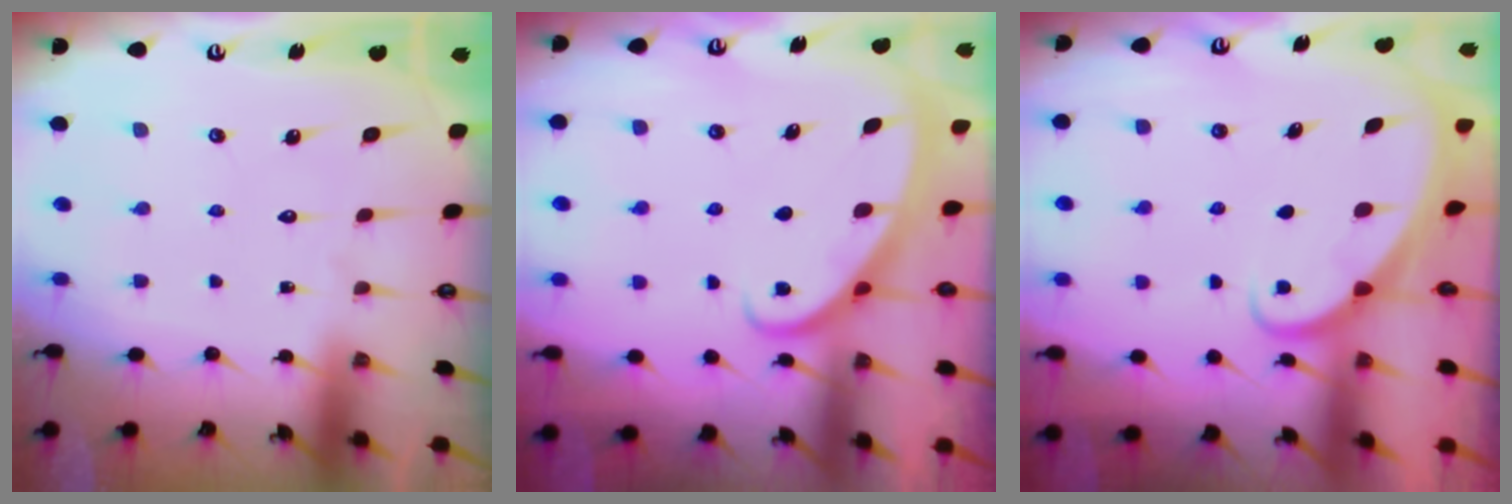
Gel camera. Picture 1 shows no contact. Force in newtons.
{"total": 3.0, "press": 3.0, "slide": 0.1}
{"total": 1.6, "press": 1.6, "slide": 0.0}